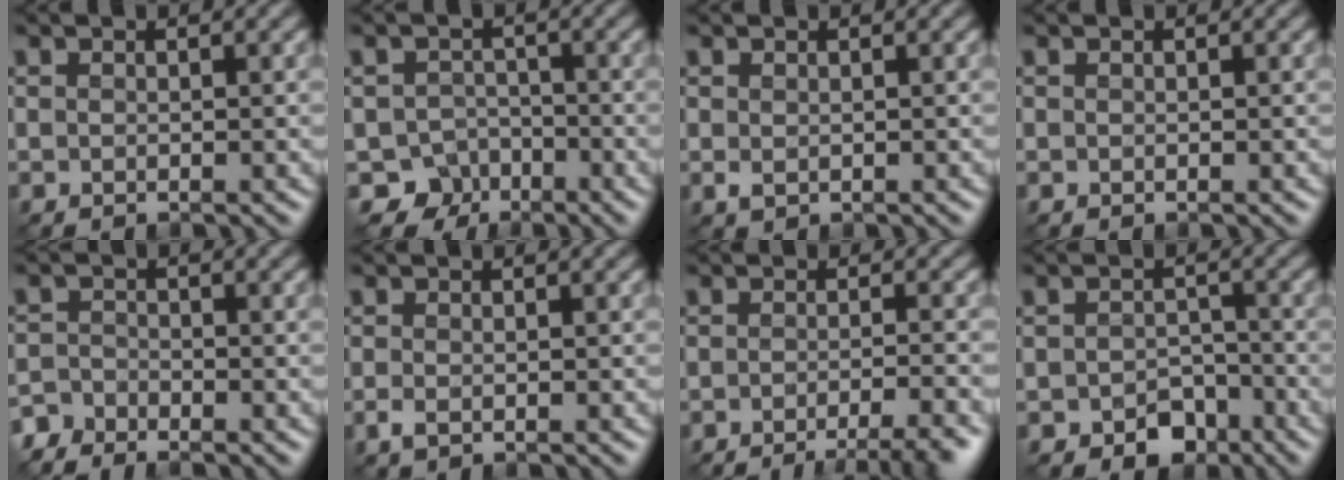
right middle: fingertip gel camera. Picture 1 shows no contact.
{"total": 3.6, "force": [-2.5, 2.6, 0.3], "torque": [0.007, -0.001, -0.039]}
{"total": 0.7, "force": [0.1, 0.6, 0.4], "torque": [-0.013, 0.001, 0.005]}
{"total": 0.0}
{"total": 2.1, "force": [-2.0, 0.7, 0.0], "torque": [-0.006, 0.004, -0.050]}
{"total": 0.9, "force": [-0.3, 0.6, 0.6], "torque": [-0.018, -0.003, -0.006]}
{"total": 4.6, "force": [-3.2, 0.6, 3.2], "torque": [-0.038, 0.001, -0.046]}
{"total": 3.0, "force": [-1.9, 1.9, 1.3], "torque": [-0.017, -0.004, -0.030]}